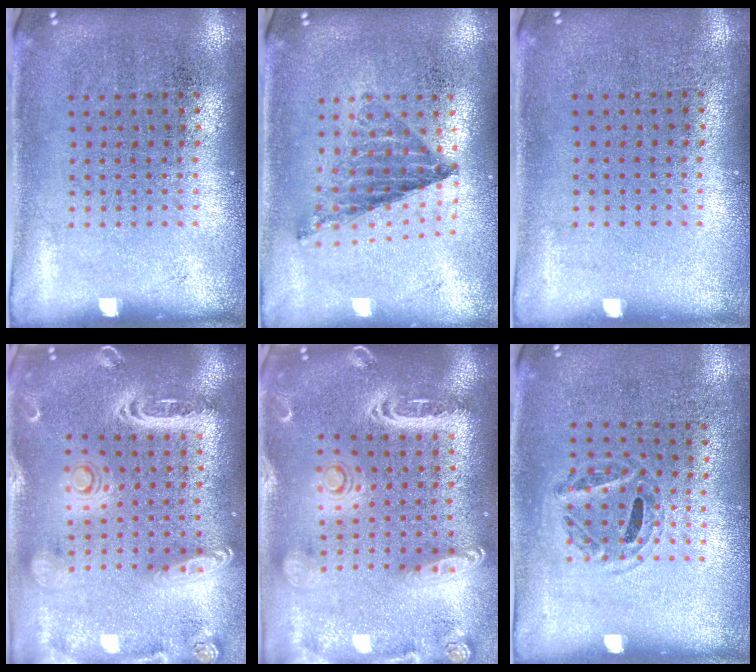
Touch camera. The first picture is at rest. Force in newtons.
{"total": 0.8, "press": 0.8, "slide": 0.1}
{"total": 0.0}
{"total": 2.7, "press": 2.3, "slide": 1.3}
{"total": 2.7, "press": 2.3, "slide": 1.3}
{"total": 1.0, "press": 0.7, "slide": 0.7}